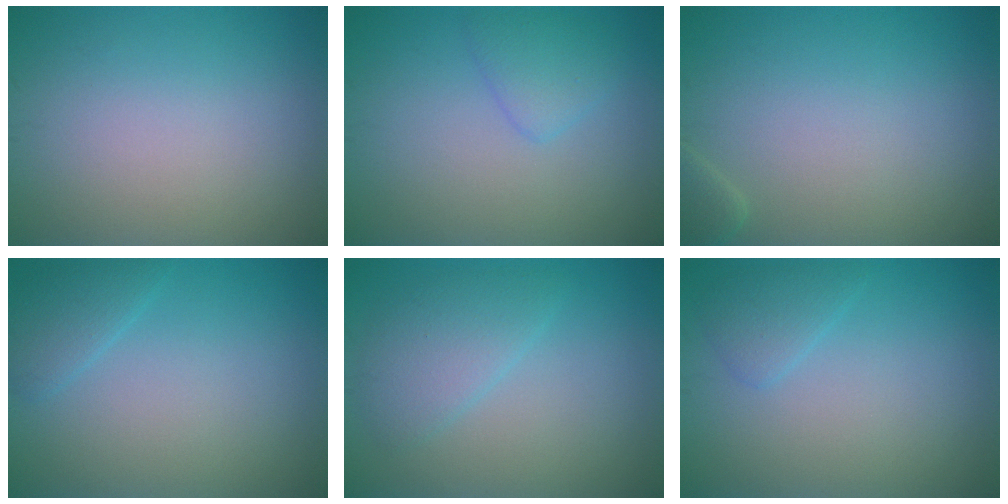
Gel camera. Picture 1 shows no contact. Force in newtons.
{"total": 2.0, "press": 2.0, "slide": 0.2}
{"total": 1.2, "press": 1.2, "slide": 0.2}
{"total": 1.7, "press": 1.7, "slide": 0.1}
{"total": 3.0, "press": 3.0, "slide": 0.1}
{"total": 1.6, "press": 1.6, "slide": 0.1}